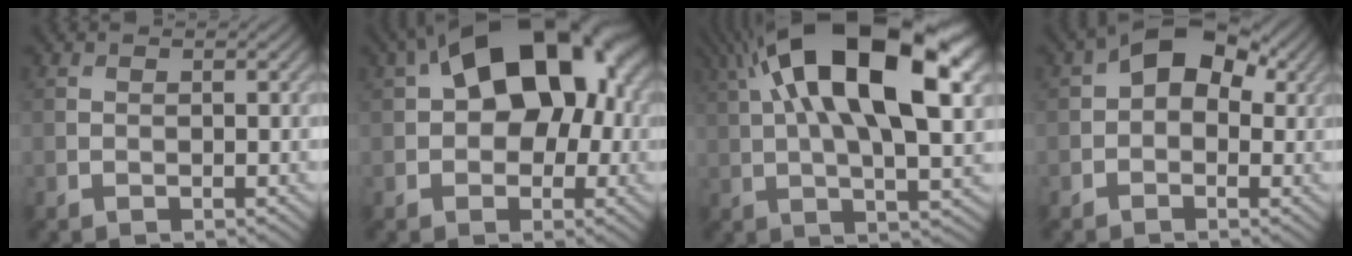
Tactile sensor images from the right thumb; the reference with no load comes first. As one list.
[{"total": 15.6, "force": [3.2, 9.9, 11.6], "torque": [-0.152, 0.024, 0.041]}, {"total": 20.7, "force": [7.3, 8.1, 17.7], "torque": [-0.311, 0.053, 0.111]}, {"total": 7.0, "force": [1.5, 4.5, 5.1], "torque": [-0.068, 0.013, 0.010]}]